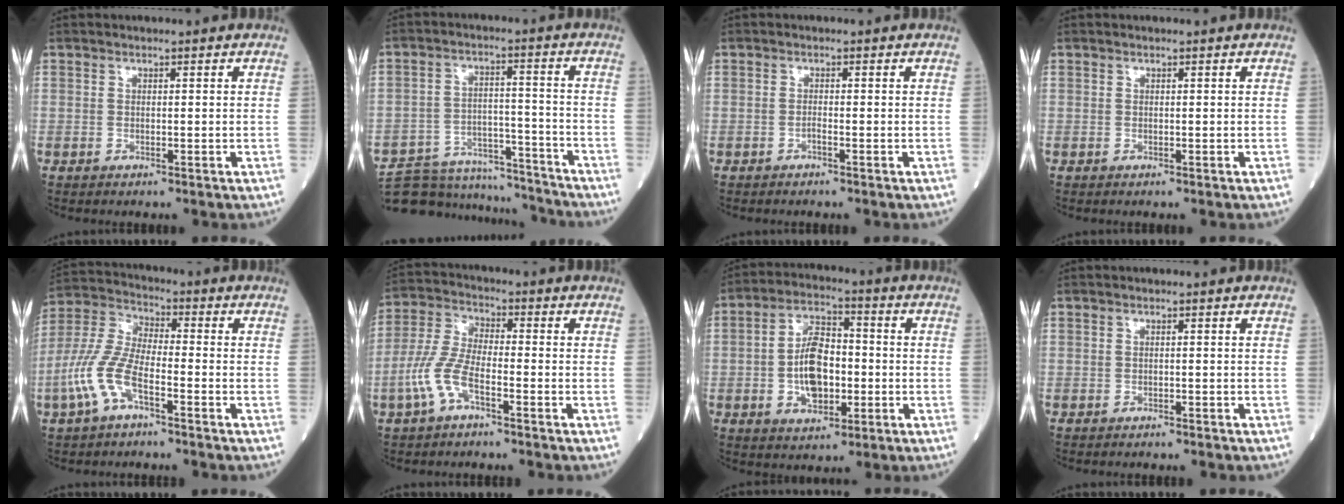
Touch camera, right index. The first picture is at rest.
{"total": 15.3, "force": [-14.6, 4.1, 2.0], "torque": [-0.035, 0.036, -0.213]}
{"total": 0.7, "force": [-0.5, 0.0, 0.4], "torque": [-0.010, 0.001, -0.012]}
{"total": 0.0}
{"total": 9.5, "force": [-4.2, 3.4, 7.8], "torque": [-0.190, 0.006, -0.090]}
{"total": 7.3, "force": [-3.4, 2.4, 6.0], "torque": [-0.144, 0.005, -0.072]}
{"total": 9.4, "force": [-1.5, 4.9, 7.9], "torque": [-0.150, 0.018, -0.025]}
{"total": 1.3, "force": [-1.2, 0.2, 0.5], "torque": [-0.012, -0.002, -0.014]}